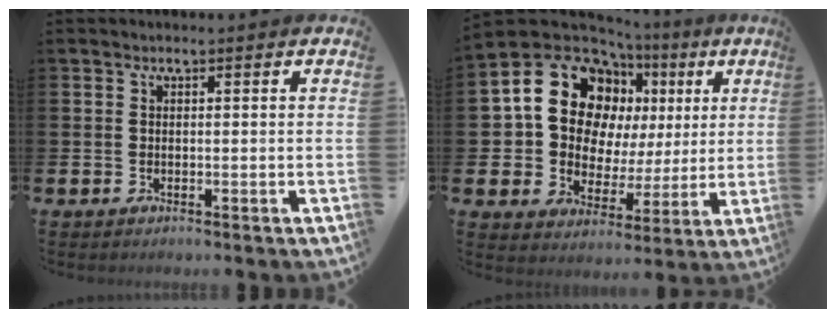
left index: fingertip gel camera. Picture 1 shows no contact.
{"total": 12.5, "force": [3.8, 10.4, 5.7], "torque": [-0.151, -0.017, 0.073]}